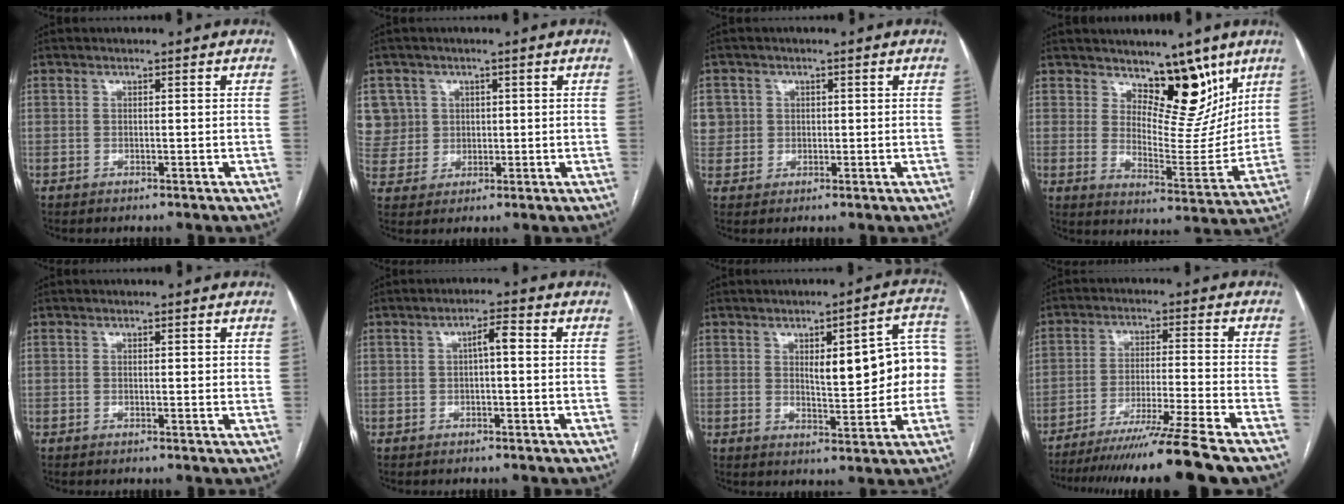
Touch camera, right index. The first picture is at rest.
{"total": 8.5, "force": [2.9, 8.0, 0.6], "torque": [-0.019, 0.032, 0.075]}
{"total": 5.4, "force": [1.4, 5.1, 0.6], "torque": [-0.010, 0.016, 0.034]}
{"total": 11.4, "force": [7.9, 4.9, 6.5], "torque": [-0.076, -0.016, 0.133]}
{"total": 0.9, "force": [0.5, 0.3, 0.7], "torque": [-0.010, -0.001, 0.004]}
{"total": 2.7, "force": [0.2, 0.5, 2.7], "torque": [-0.044, 0.008, 0.004]}
{"total": 12.3, "force": [1.1, 3.4, 11.8], "torque": [-0.145, 0.029, 0.020]}
{"total": 15.2, "force": [-12.5, -3.2, 7.9], "torque": [-0.121, -0.041, -0.201]}